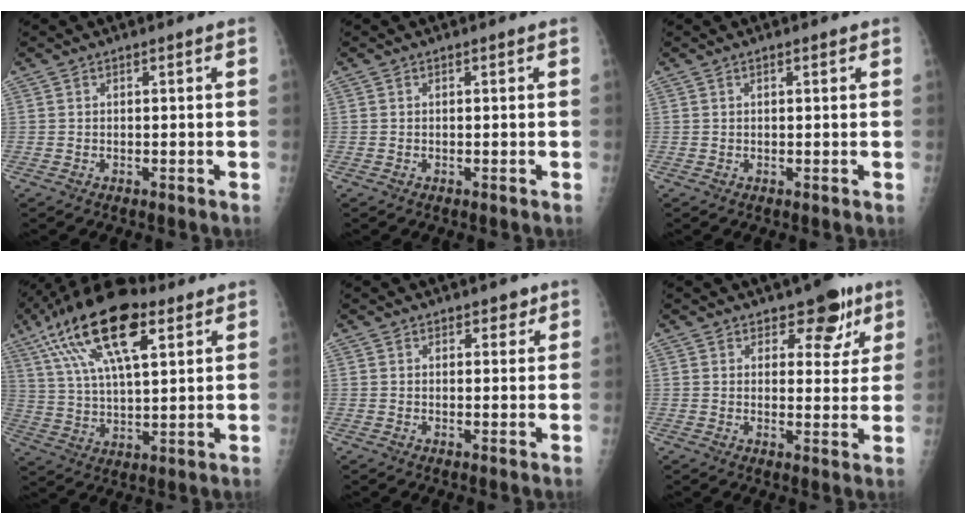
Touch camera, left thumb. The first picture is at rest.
{"total": 0.0}
{"total": 0.7, "force": [0.4, 0.3, 0.4], "torque": [-0.004, -0.001, 0.005]}
{"total": 20.2, "force": [10.1, 8.2, 15.5], "torque": [-0.276, -0.008, 0.179]}
{"total": 2.5, "force": [1.6, 1.6, 0.9], "torque": [0.012, -0.008, 0.019]}
{"total": 7.3, "force": [4.7, 4.3, 3.5], "torque": [-0.003, -0.022, 0.062]}